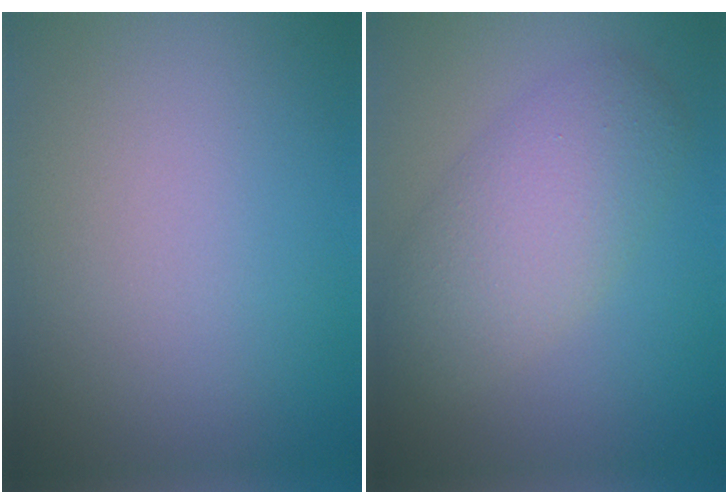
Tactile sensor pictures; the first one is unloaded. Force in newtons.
{"total": 5.3, "press": 5.3, "slide": 0.3}